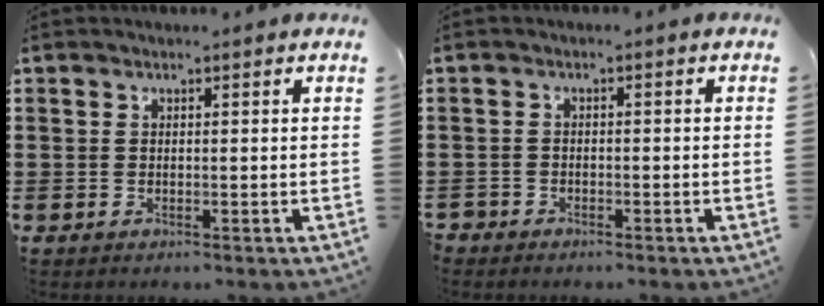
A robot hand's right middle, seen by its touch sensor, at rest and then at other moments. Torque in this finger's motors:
{"motor_torque": [0.50, 0.14, -0.09, 0.04]}